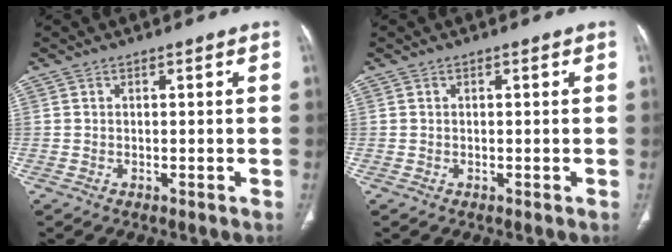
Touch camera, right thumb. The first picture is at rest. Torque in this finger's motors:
{"motor_torque": [0.47, 0.23, -0.42, 0.23, 0.03]}